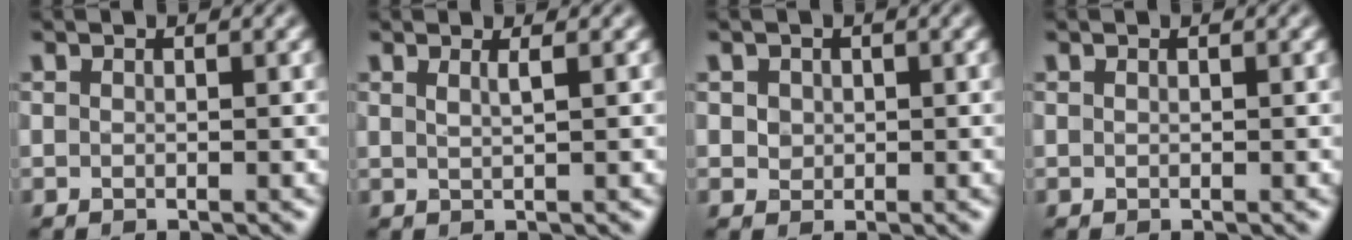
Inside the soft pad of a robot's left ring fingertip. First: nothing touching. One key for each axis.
{"total": 1.2, "fx": 0.6, "fy": 0.4, "fz": 1.0, "tx": -0.008, "ty": 0.000, "tz": 0.006}
{"total": 1.4, "fx": 0.4, "fy": 1.3, "fz": 0.5, "tx": -0.006, "ty": 0.002, "tz": 0.014}
{"total": 0.0}